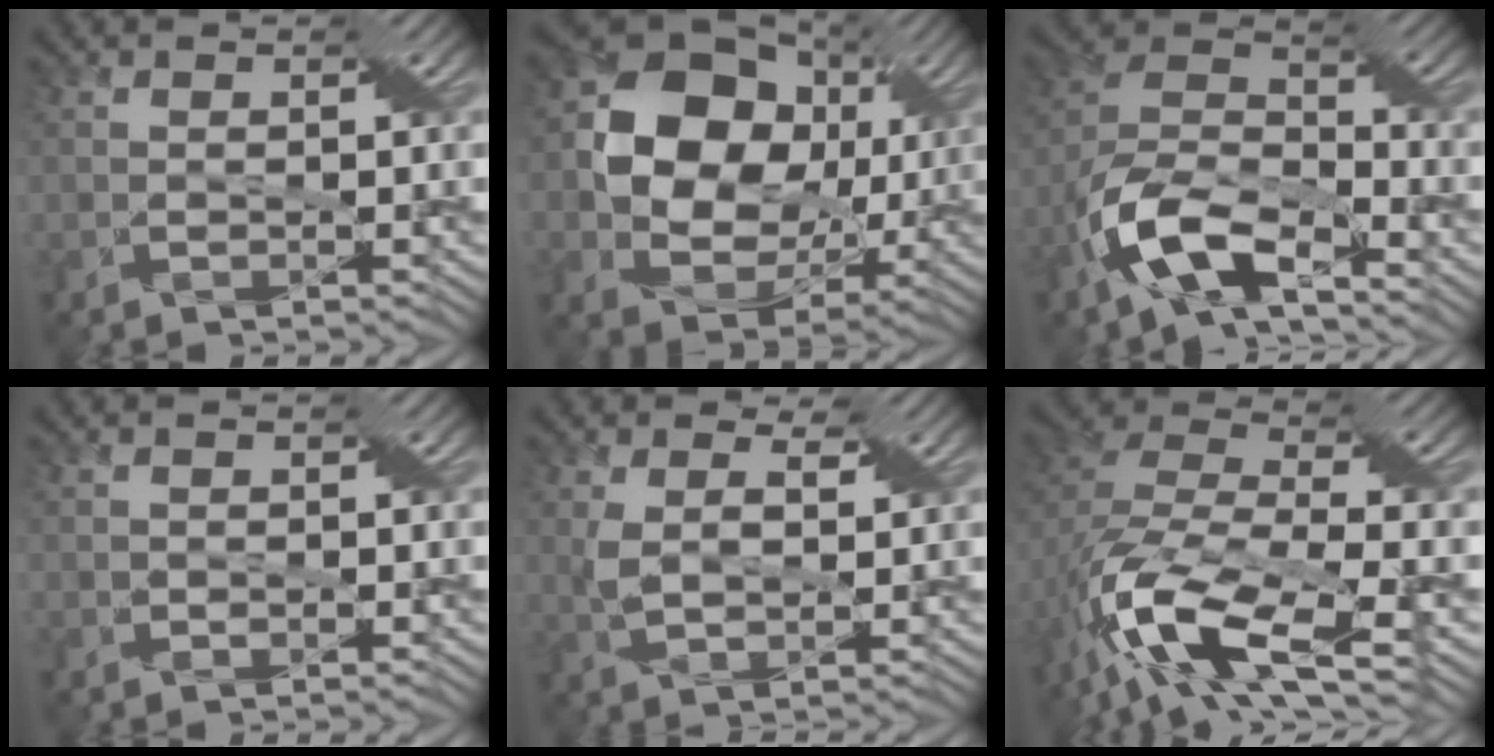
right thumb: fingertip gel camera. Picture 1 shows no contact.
{"total": 13.6, "force": [2.2, 10.3, 8.6], "torque": [-0.168, -0.004, 0.041]}
{"total": 11.5, "force": [-6.9, 4.6, 7.9], "torque": [-0.175, -0.011, -0.147]}
{"total": 0.7, "force": [0.1, 0.5, 0.3], "torque": [-0.003, -0.001, -0.002]}
{"total": 3.8, "force": [1.6, 1.7, 3.0], "torque": [-0.080, -0.003, 0.030]}
{"total": 14.6, "force": [-6.8, 6.0, 11.4], "torque": [-0.285, -0.020, -0.121]}